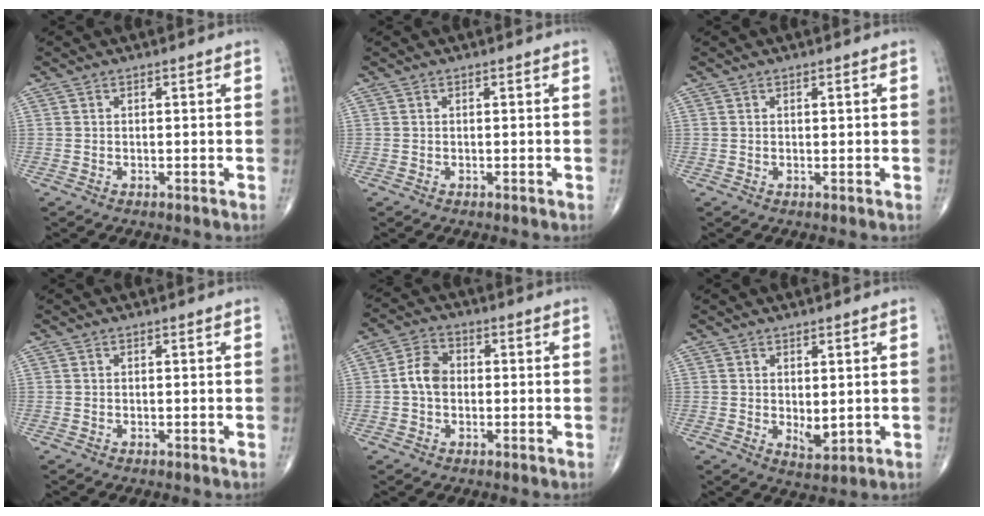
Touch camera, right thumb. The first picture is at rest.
{"total": 0.0}
{"total": 0.7, "force": [0.2, 0.2, 0.7], "torque": [-0.009, 0.001, 0.003]}
{"total": 0.0}
{"total": 5.5, "force": [-0.3, 4.1, 3.7], "torque": [-0.061, 0.017, -0.014]}
{"total": 3.7, "force": [0.3, 1.9, 3.2], "torque": [-0.040, -0.014, 0.013]}